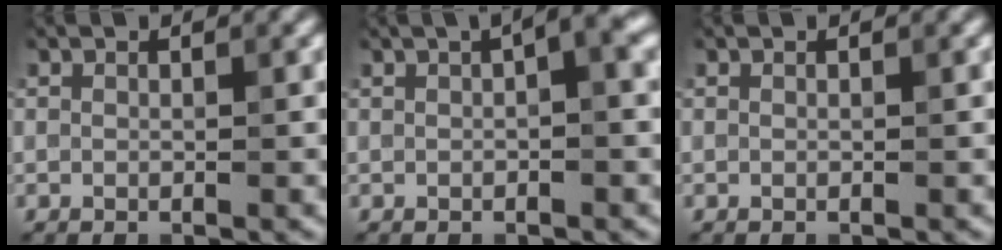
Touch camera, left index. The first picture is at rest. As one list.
[{"total": 2.2, "force": [0.5, 0.3, 2.2], "torque": [-0.030, 0.011, 0.007]}, {"total": 0.0}]